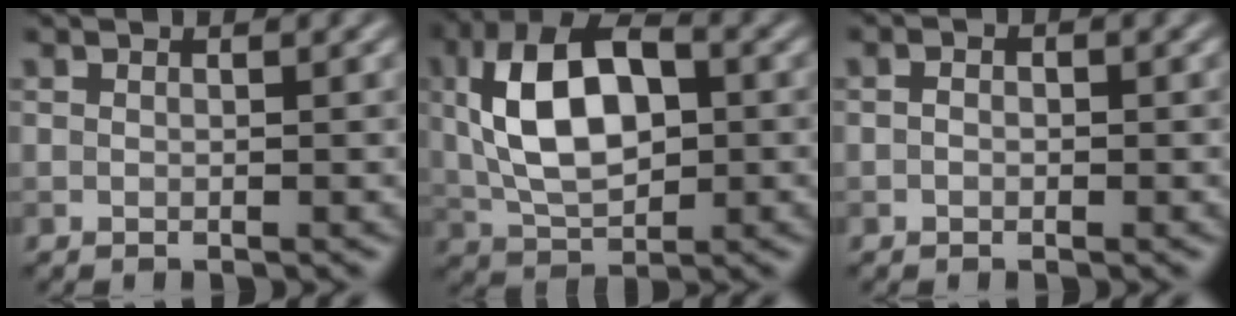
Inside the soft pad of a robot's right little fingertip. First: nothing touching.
{"total": 9.9, "force": [0.9, 5.4, 8.3], "torque": [-0.158, 0.017, 0.010]}
{"total": 1.2, "force": [0.0, 0.9, 0.7], "torque": [-0.009, 0.000, -0.010]}